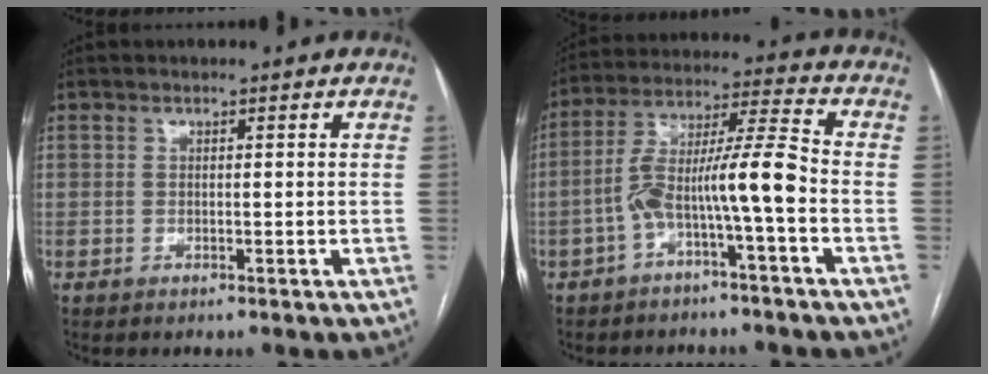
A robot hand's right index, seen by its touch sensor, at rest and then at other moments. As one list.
[{"total": 10.1, "force": [-3.4, 0.1, 9.5], "torque": [-0.175, 0.036, -0.062]}]